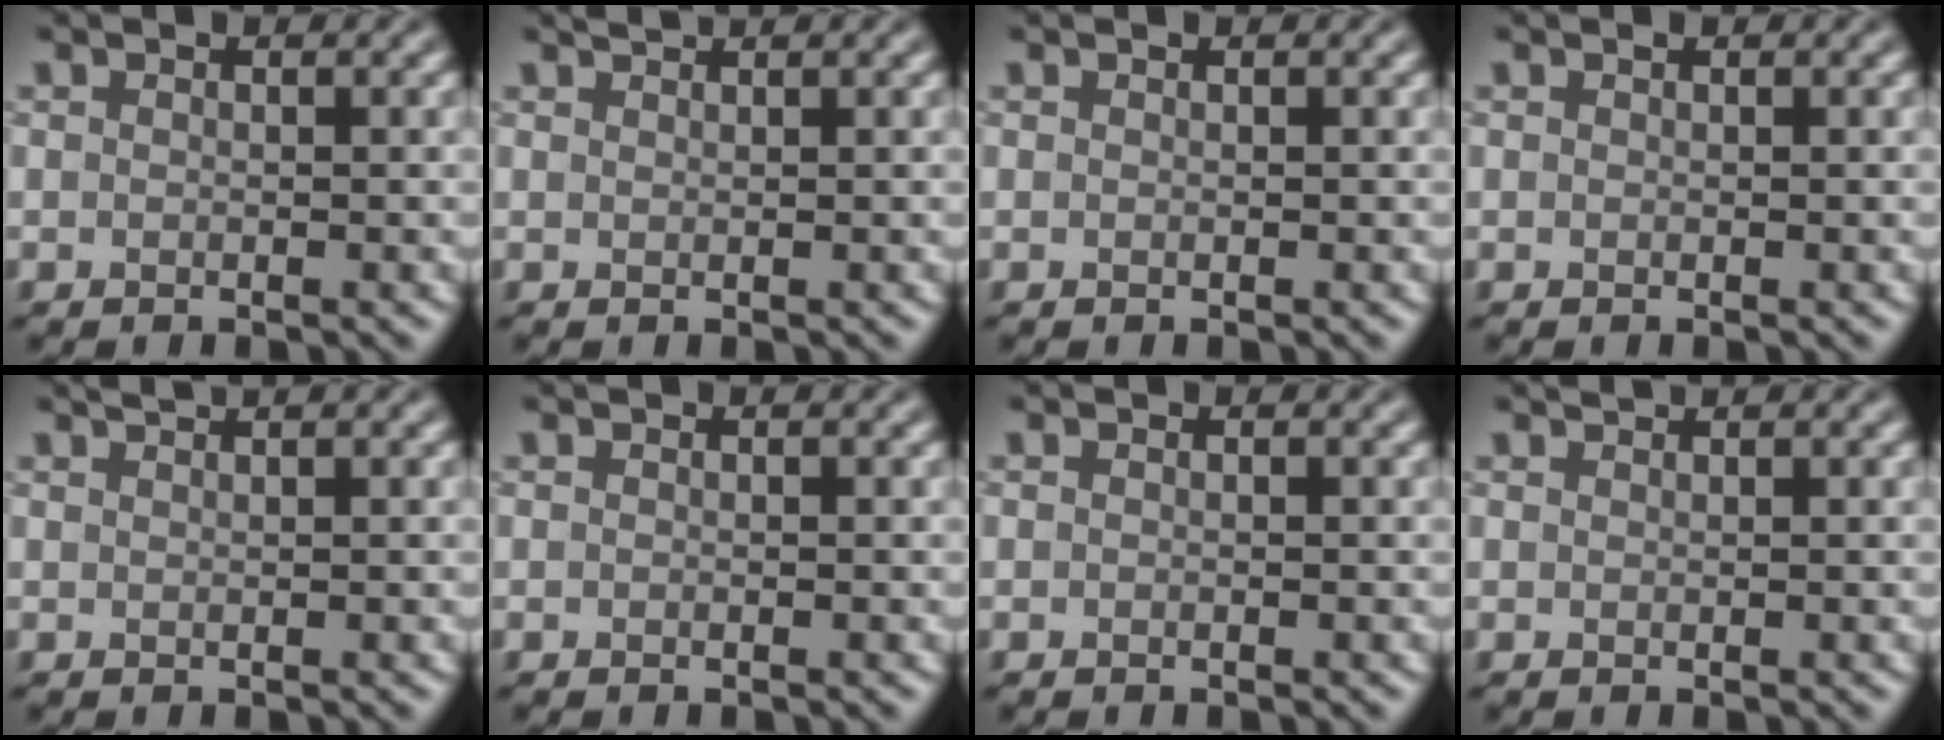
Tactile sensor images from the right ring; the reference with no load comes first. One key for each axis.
{"total": 0.9, "fx": 0.8, "fy": 0.0, "fz": 0.3, "tx": -0.011, "ty": 0.008, "tz": 0.015}
{"total": 0.0}
{"total": 0.0}
{"total": 1.0, "fx": 0.9, "fy": -0.1, "fz": 0.4, "tx": -0.012, "ty": 0.006, "tz": 0.016}
{"total": 0.0}
{"total": 0.0}
{"total": 0.6, "fx": 0.5, "fy": 0.0, "fz": 0.2, "tx": -0.007, "ty": 0.007, "tz": 0.009}